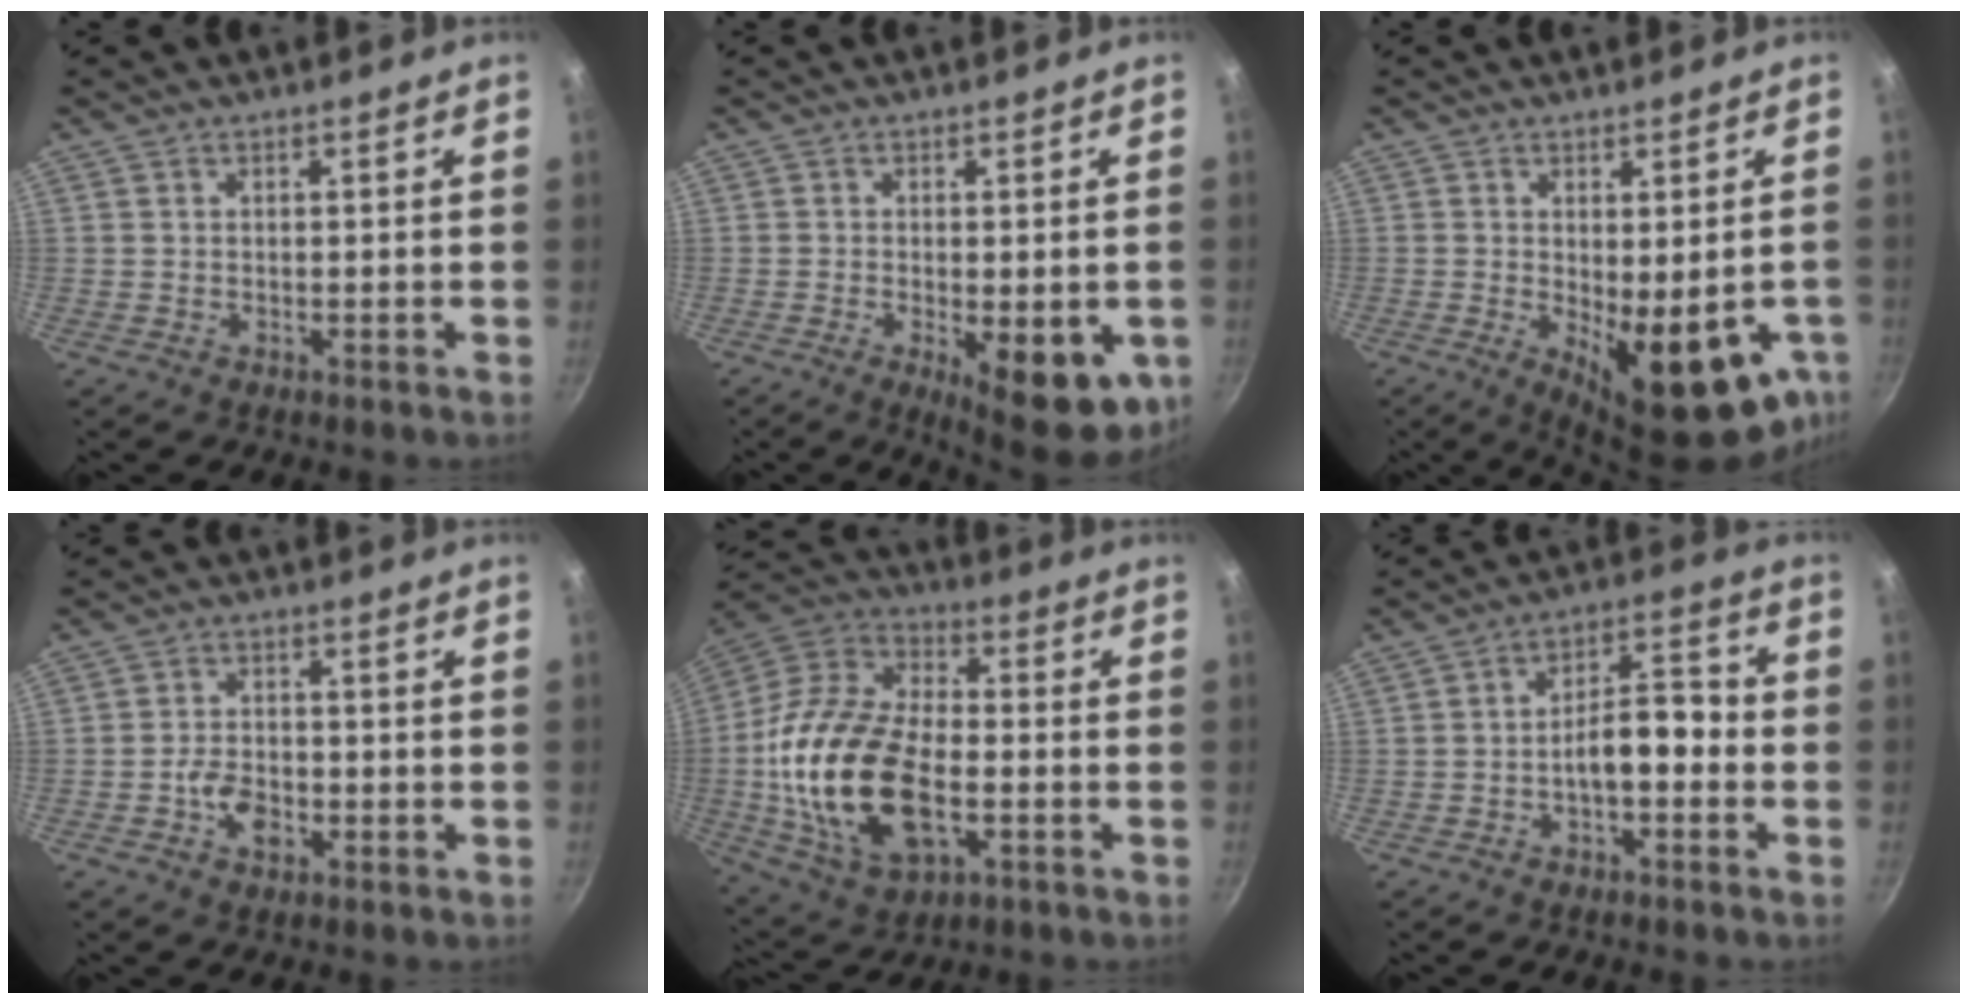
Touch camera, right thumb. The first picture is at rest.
{"total": 13.3, "force": [-3.8, 4.9, 11.8], "torque": [-0.132, -0.006, -0.039]}
{"total": 15.9, "force": [-3.9, 6.3, 14.0], "torque": [-0.160, -0.022, -0.036]}
{"total": 5.3, "force": [-2.0, 3.2, 3.6], "torque": [-0.058, 0.018, -0.039]}
{"total": 24.6, "force": [-4.2, 14.1, 19.7], "torque": [-0.379, 0.025, -0.078]}
{"total": 7.9, "force": [-2.7, 3.8, 6.4], "torque": [-0.074, 0.049, -0.045]}